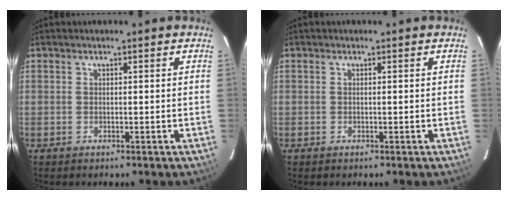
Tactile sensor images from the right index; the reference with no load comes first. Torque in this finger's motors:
{"motor_torque": [0.19, 0.17, 0.09, 0.00]}